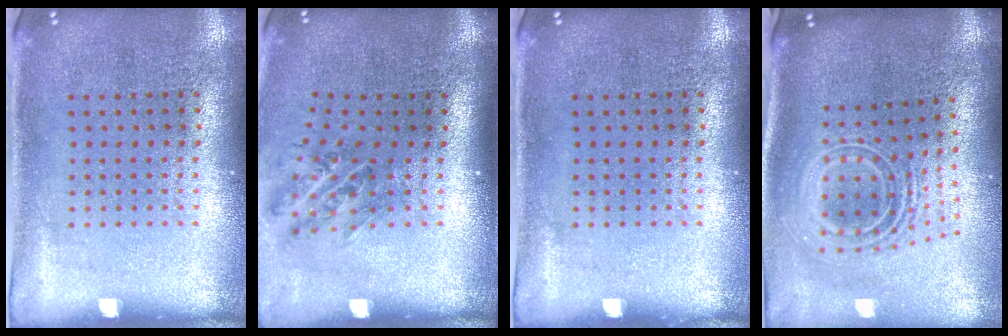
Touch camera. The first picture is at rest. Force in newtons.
{"total": 1.1, "press": 1.0, "slide": 0.6}
{"total": 0.0}
{"total": 2.6, "press": 1.8, "slide": 1.9}